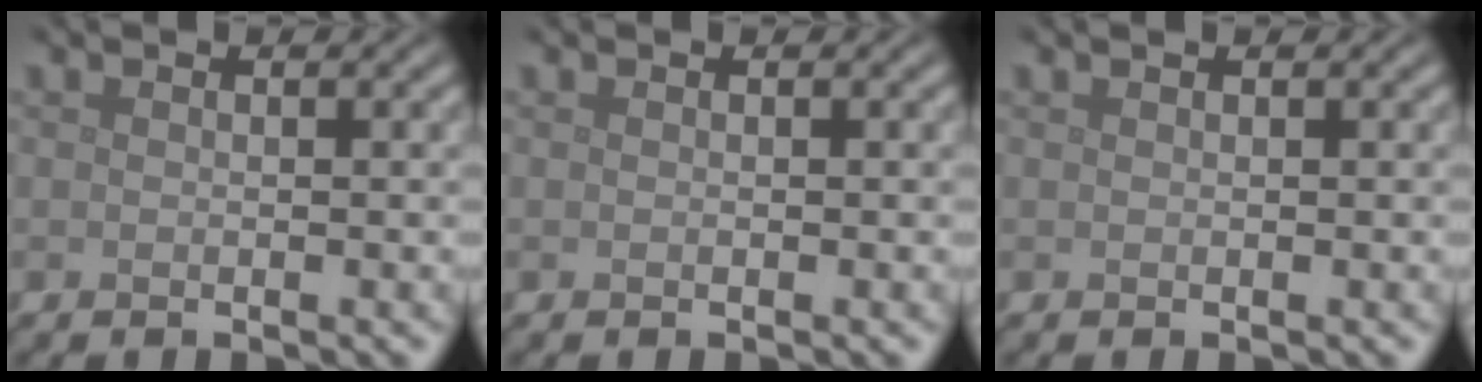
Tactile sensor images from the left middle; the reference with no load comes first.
{"total": 0.0}
{"total": 0.0}